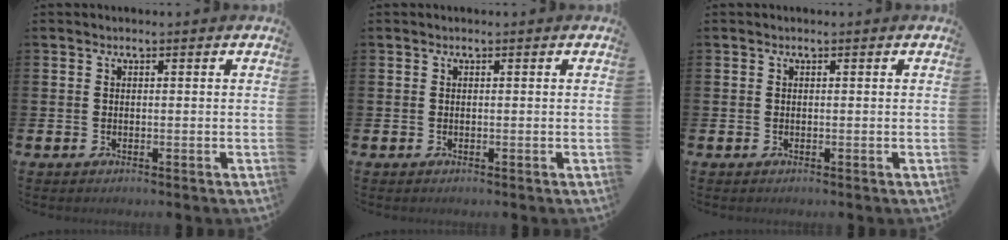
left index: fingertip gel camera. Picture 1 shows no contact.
{"total": 0.0}
{"total": 0.0}